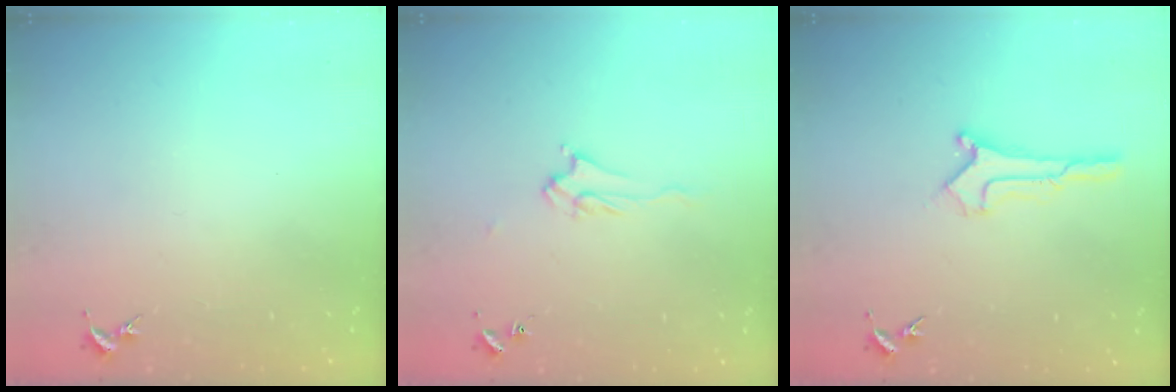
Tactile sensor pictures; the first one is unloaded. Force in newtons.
{"total": 2.5, "press": 2.4, "slide": 0.4}
{"total": 0.9, "press": 0.9, "slide": 0.1}